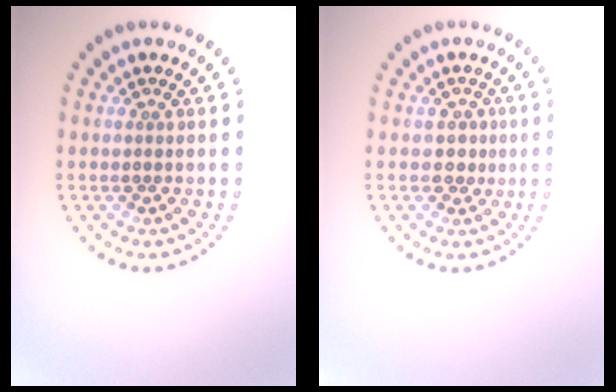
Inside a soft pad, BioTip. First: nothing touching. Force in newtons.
{"total": 1.7, "press": 1.4, "slide": 0.9}